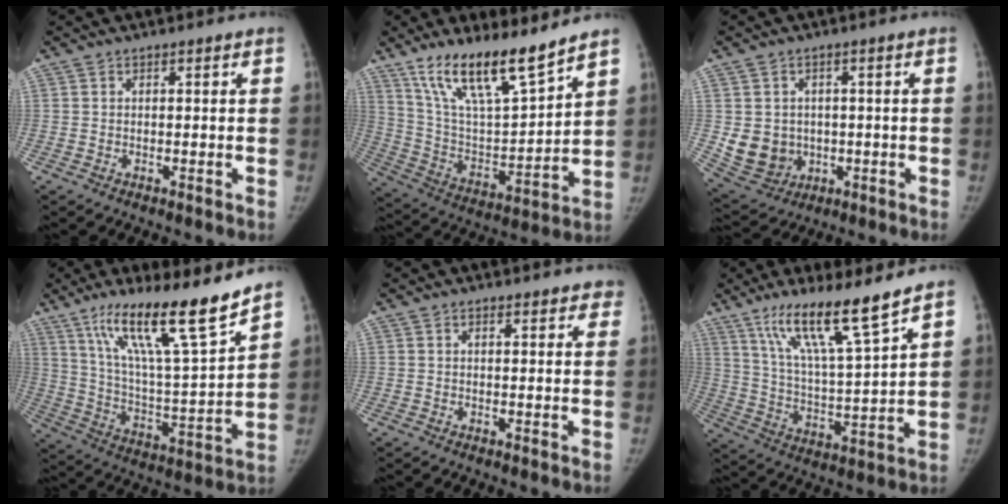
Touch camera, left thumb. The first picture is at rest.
{"total": 17.7, "force": [13.2, 4.2, 11.1], "torque": [-0.169, -0.071, 0.248]}
{"total": 8.5, "force": [-0.3, 7.6, 3.7], "torque": [-0.039, -0.004, 0.017]}
{"total": 20.2, "force": [14.2, 2.7, 14.0], "torque": [-0.213, -0.077, 0.250]}
{"total": 3.9, "force": [3.2, 1.7, 1.2], "torque": [0.019, -0.007, 0.026]}
{"total": 14.5, "force": [10.2, 1.0, 10.2], "torque": [-0.177, -0.063, 0.193]}